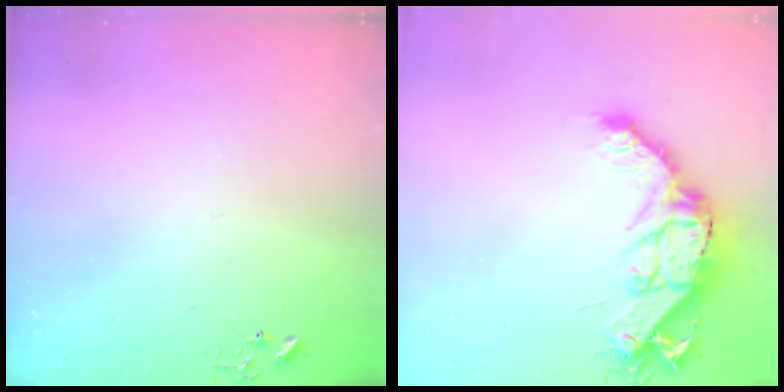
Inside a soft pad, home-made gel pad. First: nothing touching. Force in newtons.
{"total": 16.7, "press": 16.6, "slide": 1.4}